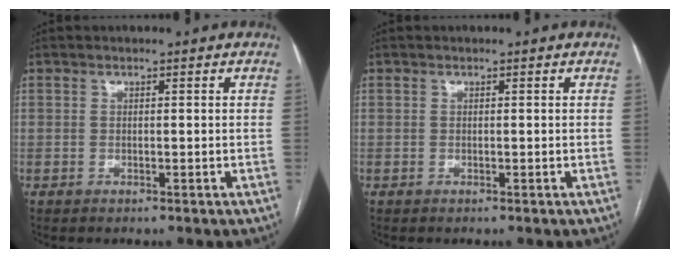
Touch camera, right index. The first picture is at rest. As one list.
[{"total": 0.0}]